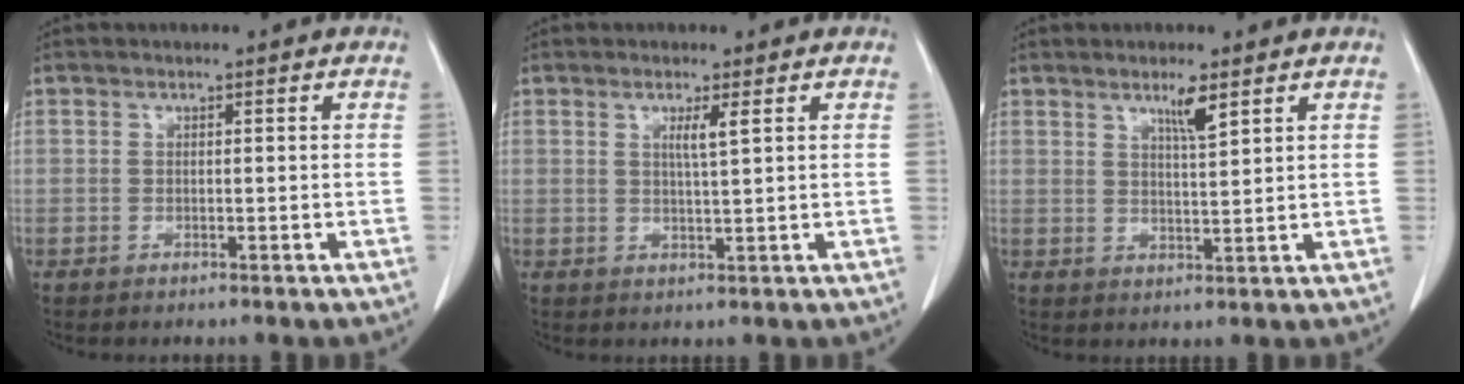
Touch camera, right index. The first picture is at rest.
{"total": 2.5, "force": [1.1, -0.3, 2.2], "torque": [-0.043, -0.004, 0.021]}
{"total": 3.9, "force": [2.5, 0.0, 2.9], "torque": [-0.053, -0.007, 0.046]}